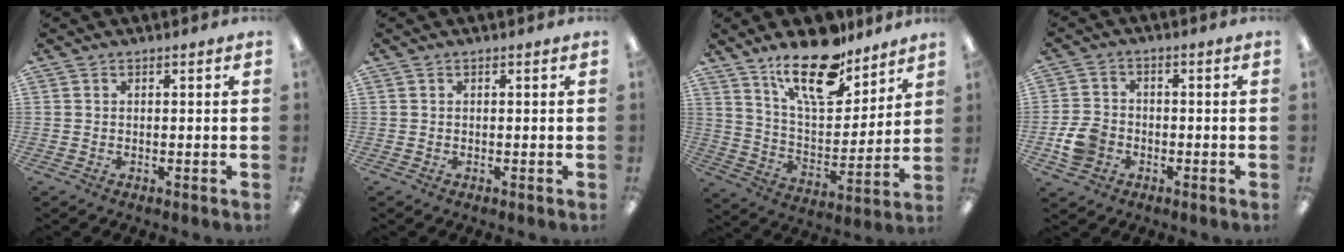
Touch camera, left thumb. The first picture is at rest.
{"total": 0.0}
{"total": 19.3, "force": [14.1, 7.5, 10.7], "torque": [-0.181, -0.082, 0.241]}
{"total": 6.6, "force": [-2.4, 5.2, 3.3], "torque": [-0.073, 0.014, -0.042]}